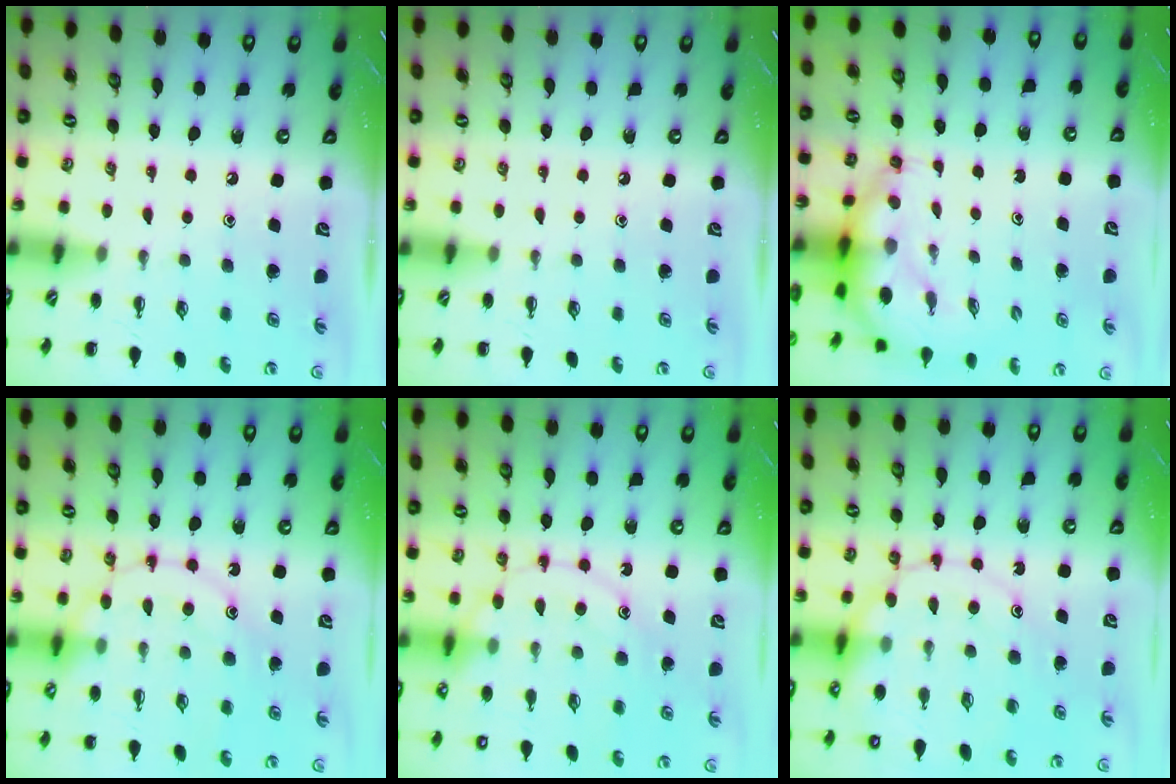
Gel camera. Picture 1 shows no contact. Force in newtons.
{"total": 0.0}
{"total": 6.5, "press": 6.3, "slide": 1.8}
{"total": 13.1, "press": 13.1, "slide": 0.8}
{"total": 13.8, "press": 13.8, "slide": 0.9}
{"total": 14.5, "press": 14.4, "slide": 2.1}